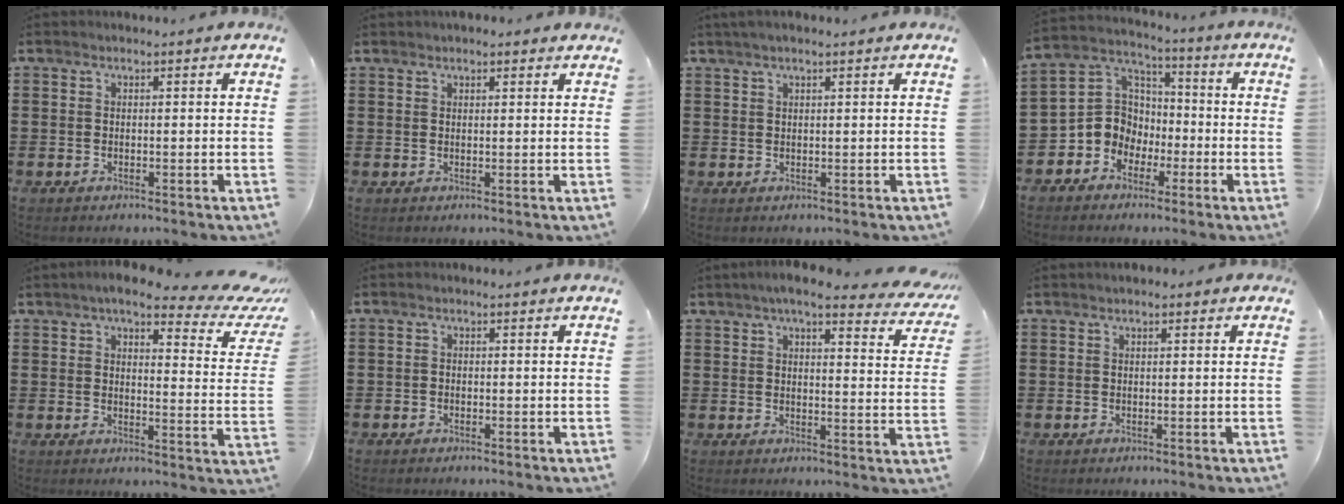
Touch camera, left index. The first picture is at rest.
{"total": 1.6, "force": [1.4, 0.4, 0.6], "torque": [-0.012, 0.004, 0.026]}
{"total": 1.4, "force": [1.0, 0.0, 0.9], "torque": [-0.018, 0.001, 0.019]}
{"total": 7.7, "force": [-2.5, 7.1, 1.9], "torque": [-0.088, 0.005, -0.056]}
{"total": 6.6, "force": [4.9, 1.3, 4.3], "torque": [-0.086, -0.022, 0.078]}
{"total": 0.7, "force": [-0.6, 0.4, 0.1], "torque": [-0.004, 0.001, -0.012]}
{"total": 6.7, "force": [5.7, 0.5, 3.5], "torque": [-0.078, -0.016, 0.098]}
{"total": 0.7, "force": [0.3, 0.4, 0.5], "torque": [-0.010, 0.005, 0.005]}